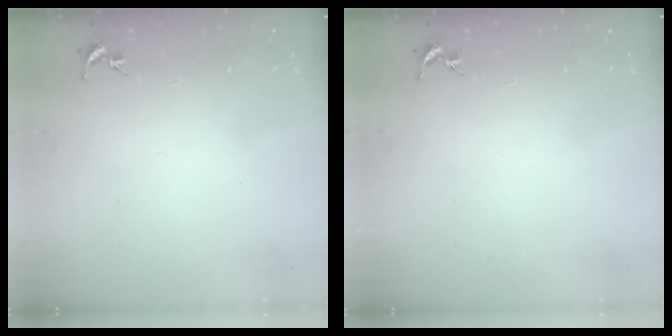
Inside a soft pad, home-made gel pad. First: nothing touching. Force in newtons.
{"total": 0.0}